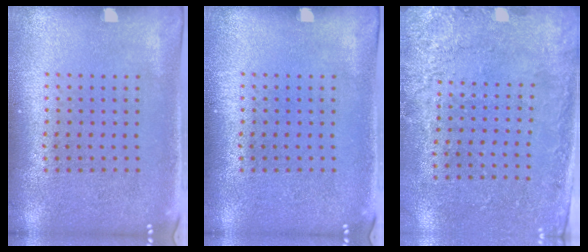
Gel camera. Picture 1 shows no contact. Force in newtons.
{"total": 0.0}
{"total": 2.6, "press": 2.1, "slide": 1.5}